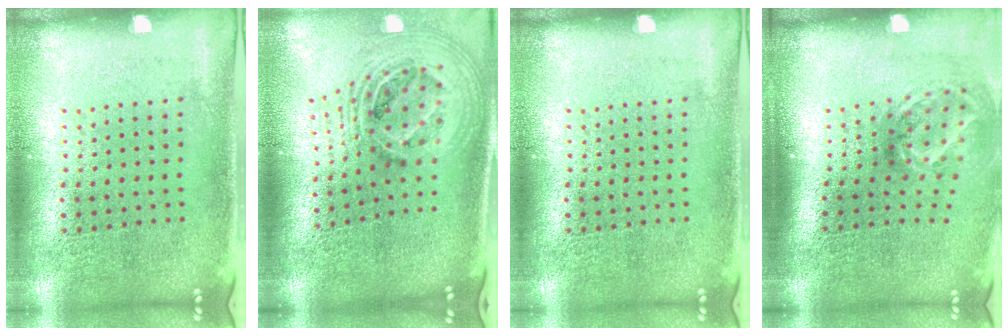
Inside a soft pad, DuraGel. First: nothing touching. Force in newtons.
{"total": 2.1, "press": 1.6, "slide": 1.3}
{"total": 0.0}
{"total": 2.0, "press": 1.3, "slide": 1.5}